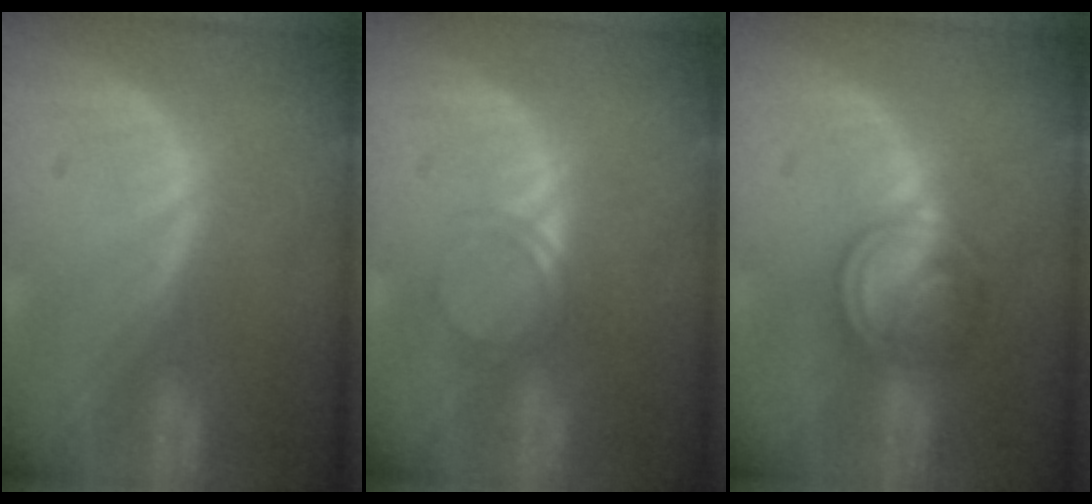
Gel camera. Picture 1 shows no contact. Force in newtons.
{"total": 2.4, "press": 2.4, "slide": 0.2}
{"total": 6.0, "press": 6.0, "slide": 0.5}